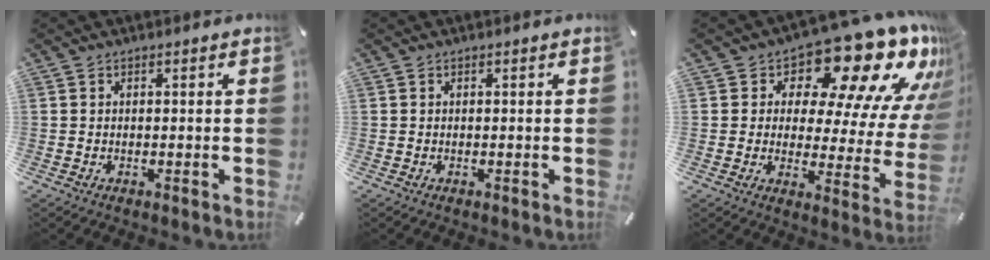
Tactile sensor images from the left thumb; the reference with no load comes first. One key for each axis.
{"total": 0.0}
{"total": 17.9, "fx": 13.0, "fy": 6.9, "fz": 10.2, "tx": -0.139, "ty": -0.115, "tz": 0.208}